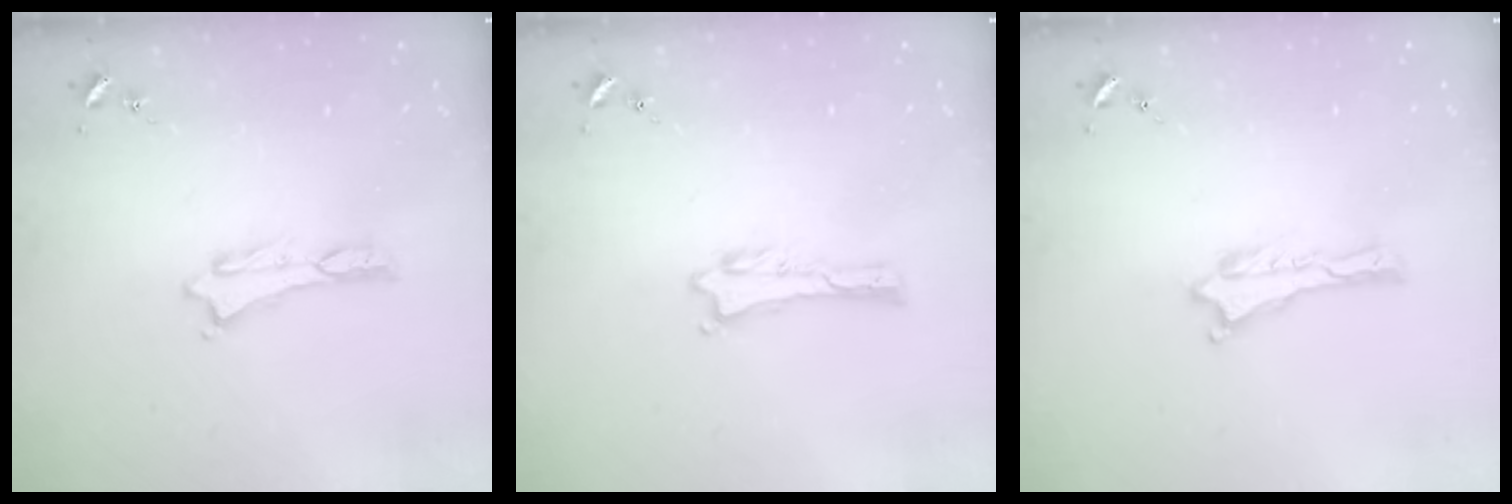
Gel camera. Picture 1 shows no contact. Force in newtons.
{"total": 0.0}
{"total": 0.0}